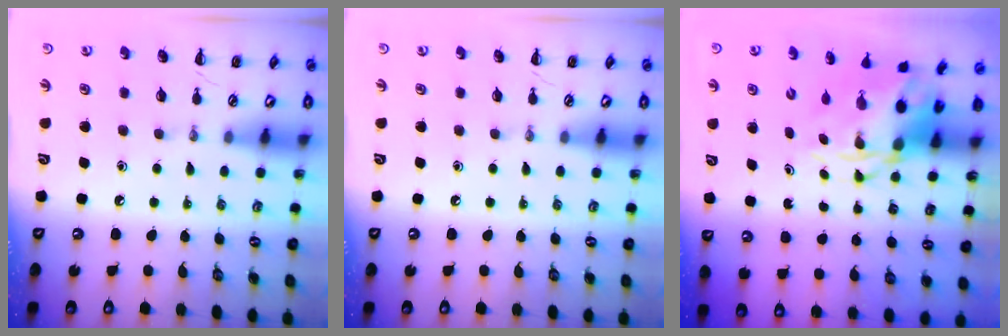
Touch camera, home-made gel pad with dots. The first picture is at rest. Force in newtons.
{"total": 0.0}
{"total": 6.1, "press": 5.9, "slide": 1.8}